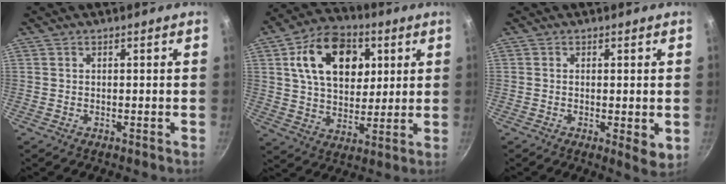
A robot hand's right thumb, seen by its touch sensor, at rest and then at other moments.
{"total": 17.7, "force": [5.7, 12.0, 11.7], "torque": [-0.159, -0.003, 0.090]}
{"total": 4.2, "force": [-0.6, 1.2, 4.0], "torque": [-0.060, -0.016, -0.007]}